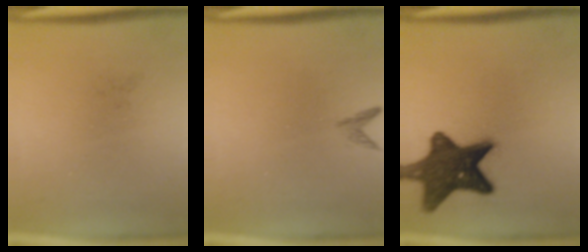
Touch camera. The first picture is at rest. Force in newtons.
{"total": 0.8}
{"total": 14.4}